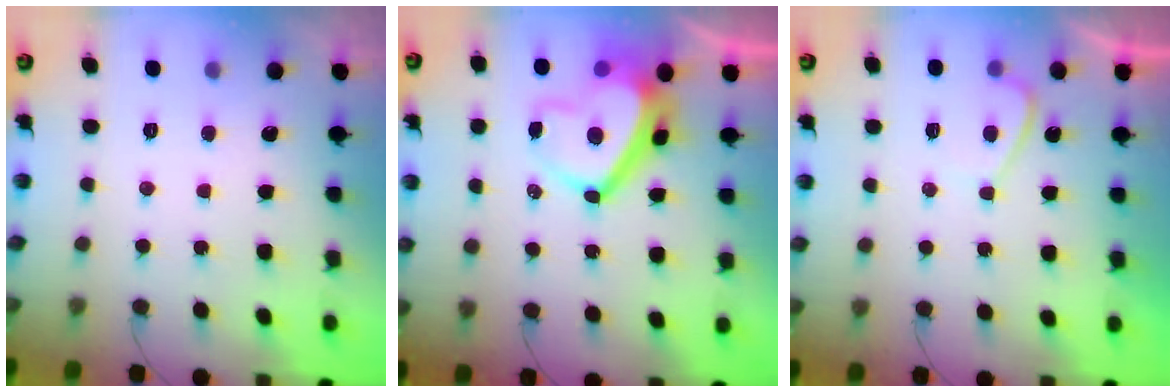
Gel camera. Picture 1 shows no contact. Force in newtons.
{"total": 10.4, "press": 10.2, "slide": 2.1}
{"total": 1.8, "press": 1.7, "slide": 0.6}